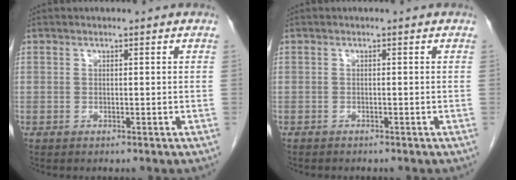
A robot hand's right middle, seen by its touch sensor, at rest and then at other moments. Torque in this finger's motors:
{"motor_torque": [0.06, 0.22, -0.04, -0.01]}